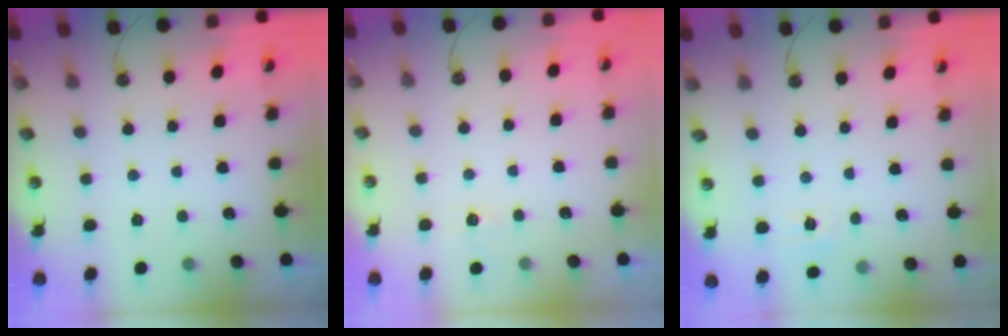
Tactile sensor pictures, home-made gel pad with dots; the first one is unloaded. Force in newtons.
{"total": 2.8, "press": 2.8, "slide": 0.4}
{"total": 5.1, "press": 5.1, "slide": 0.7}